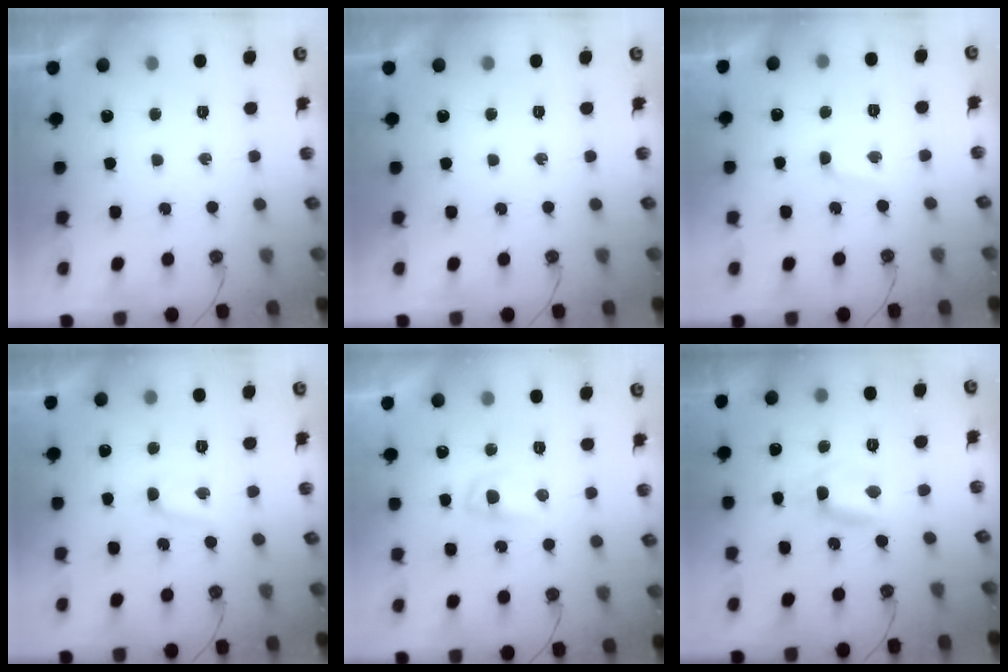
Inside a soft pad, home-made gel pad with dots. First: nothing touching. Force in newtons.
{"total": 0.0}
{"total": 1.7, "press": 1.7, "slide": 0.3}
{"total": 2.4, "press": 2.3, "slide": 0.4}
{"total": 2.9, "press": 2.9, "slide": 0.5}
{"total": 3.4, "press": 3.4, "slide": 0.3}